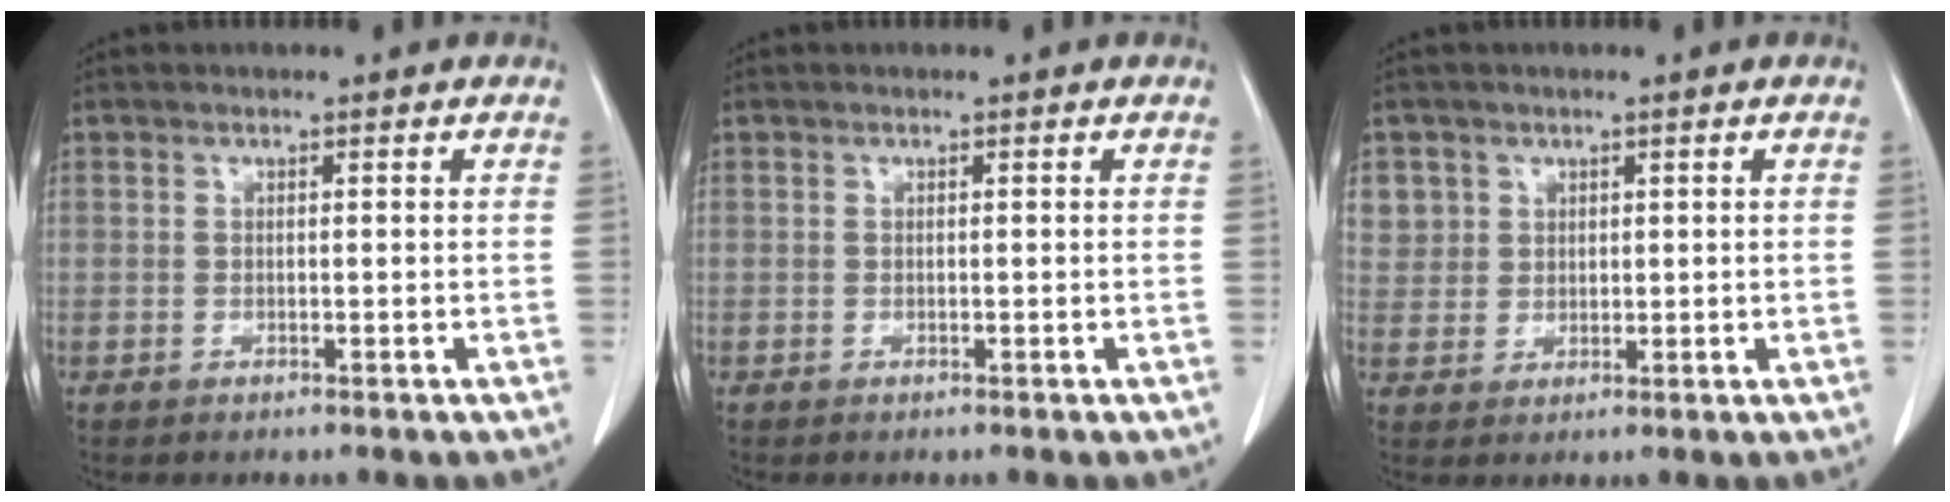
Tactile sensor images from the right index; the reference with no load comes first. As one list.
[{"total": 0.0}, {"total": 5.3, "force": [2.5, 4.6, 0.2], "torque": [0.009, 0.006, 0.052]}]